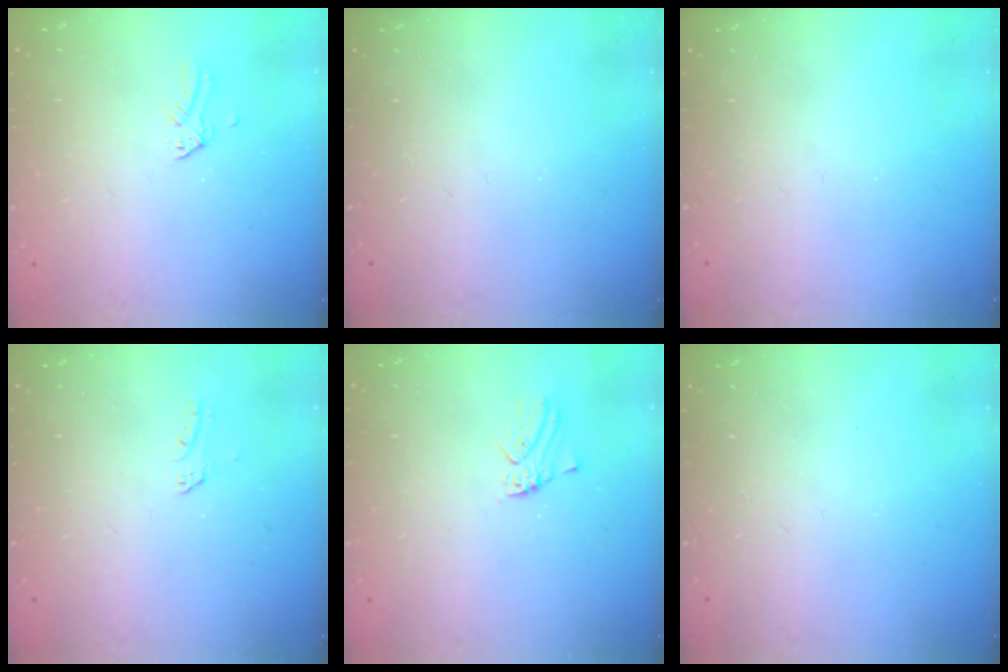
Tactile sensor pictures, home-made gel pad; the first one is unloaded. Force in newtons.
{"total": 0.0}
{"total": 0.0}
{"total": 1.4, "press": 1.4, "slide": 0.1}
{"total": 0.0}
{"total": 0.0}